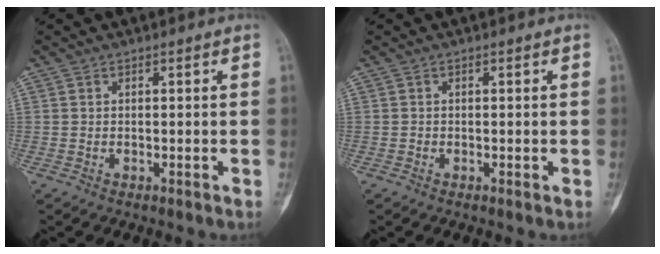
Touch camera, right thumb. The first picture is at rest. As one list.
[{"total": 0.0}]